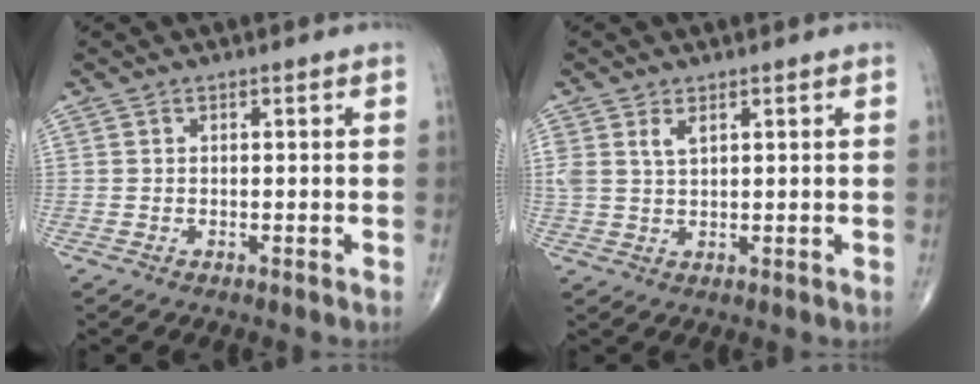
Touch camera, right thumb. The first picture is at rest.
{"total": 2.7, "force": [1.5, 1.3, 1.9], "torque": [-0.040, 0.000, 0.036]}